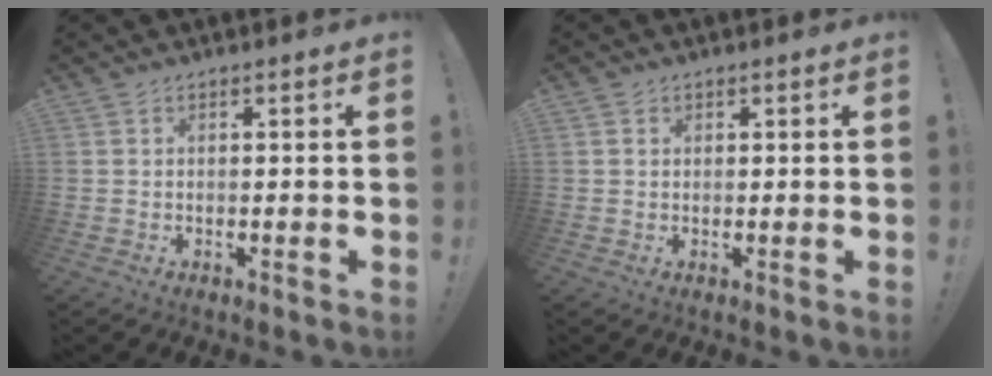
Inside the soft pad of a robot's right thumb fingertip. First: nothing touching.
{"total": 1.1, "force": [0.6, 0.9, 0.0], "torque": [0.007, -0.002, 0.010]}